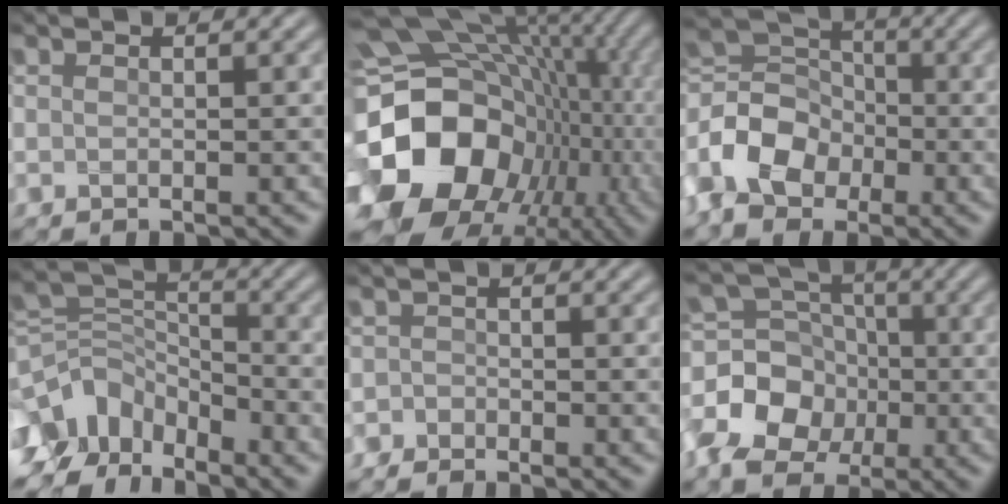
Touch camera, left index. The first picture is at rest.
{"total": 18.6, "force": [-2.5, 14.3, 11.7], "torque": [-0.239, -0.015, -0.024]}
{"total": 7.8, "force": [-3.1, 5.5, 4.5], "torque": [-0.104, 0.005, -0.064]}
{"total": 9.0, "force": [-5.3, 5.6, 4.7], "torque": [-0.108, 0.004, -0.100]}
{"total": 1.5, "force": [-1.1, 1.0, -0.2], "torque": [0.031, 0.012, -0.027]}
{"total": 7.9, "force": [-2.6, 6.1, 4.2], "torque": [-0.085, 0.003, -0.060]}